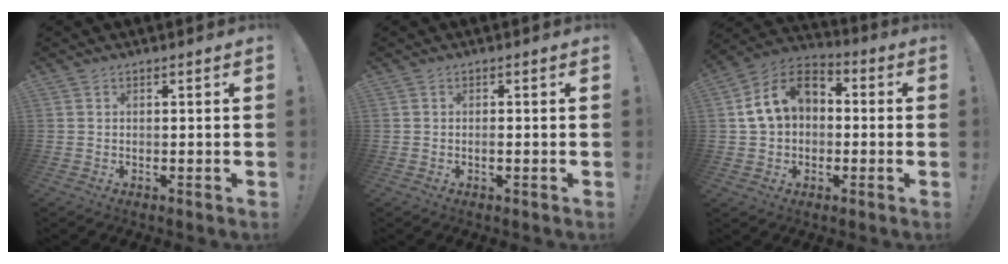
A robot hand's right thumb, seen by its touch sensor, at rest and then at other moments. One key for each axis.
{"total": 0.8, "fx": -0.5, "fy": 0.3, "fz": 0.5, "tx": -0.009, "ty": 0.000, "tz": -0.009}
{"total": 13.6, "fx": 2.9, "fy": 9.9, "fz": 8.9, "tx": -0.152, "ty": 0.018, "tz": 0.060}